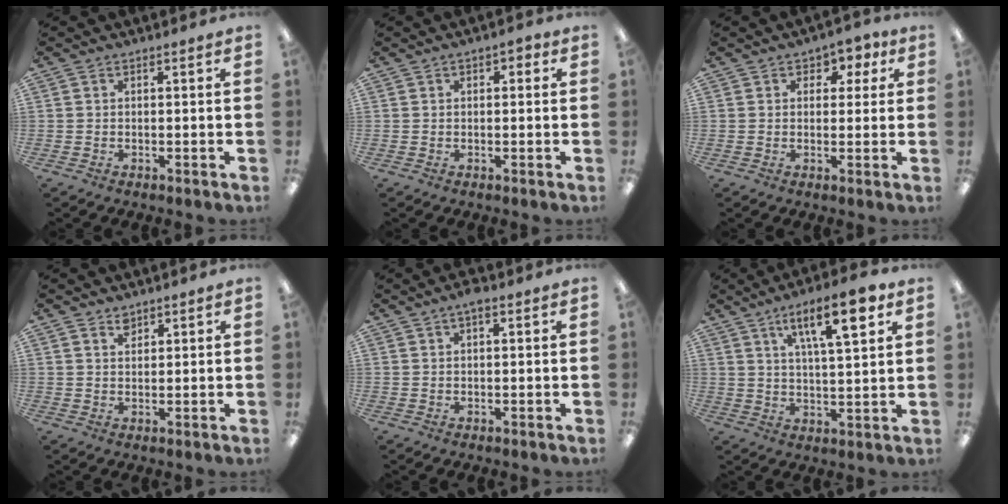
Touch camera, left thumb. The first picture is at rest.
{"total": 1.6, "force": [0.4, 0.9, 1.2], "torque": [-0.016, 0.002, 0.005]}
{"total": 3.8, "force": [1.7, 2.9, 1.8], "torque": [-0.018, -0.001, 0.025]}
{"total": 2.3, "force": [2.0, 1.0, 0.6], "torque": [-0.006, -0.006, 0.037]}
{"total": 2.2, "force": [1.4, 0.6, 1.7], "torque": [-0.027, 0.000, 0.022]}
{"total": 12.6, "force": [7.0, 3.5, 9.9], "torque": [-0.147, -0.028, 0.111]}